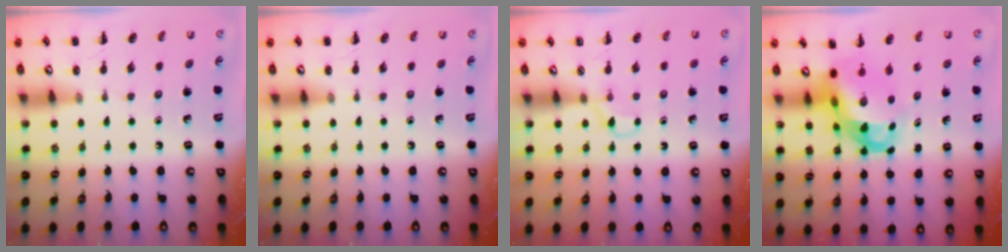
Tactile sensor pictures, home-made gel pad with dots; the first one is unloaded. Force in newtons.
{"total": 0.0}
{"total": 2.8, "press": 2.5, "slide": 1.1}
{"total": 8.0, "press": 7.7, "slide": 2.0}